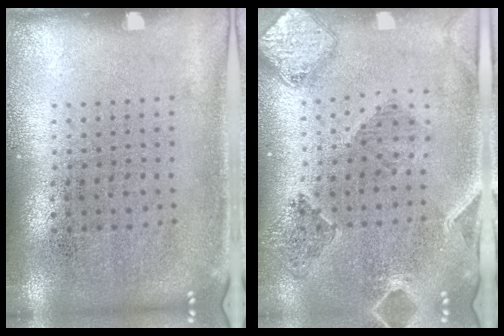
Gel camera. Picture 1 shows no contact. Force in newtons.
{"total": 0.9, "press": 0.9, "slide": 0.3}